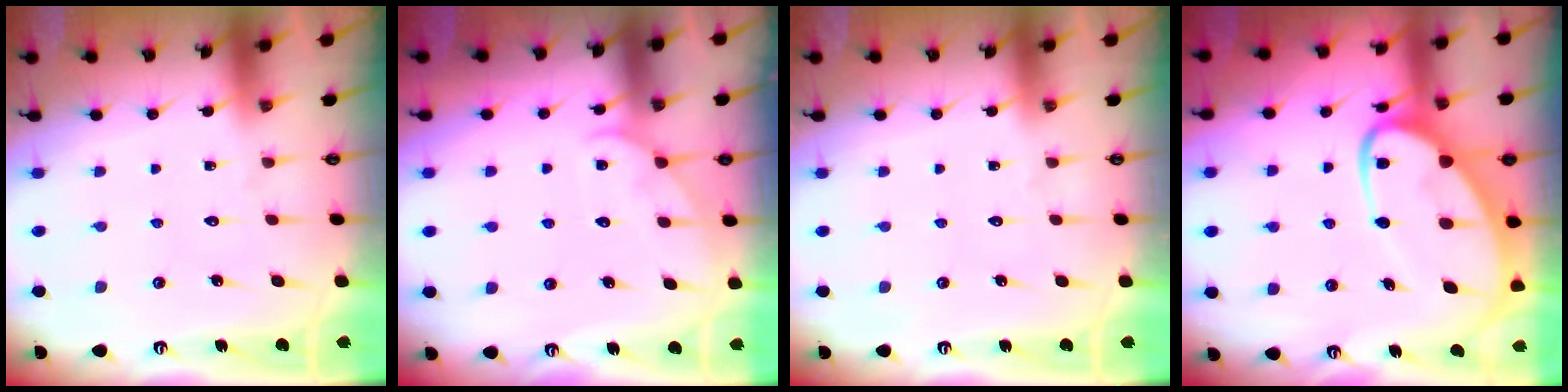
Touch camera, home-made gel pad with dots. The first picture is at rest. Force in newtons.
{"total": 4.2, "press": 4.1, "slide": 0.5}
{"total": 0.0}
{"total": 13.9, "press": 13.9, "slide": 1.1}